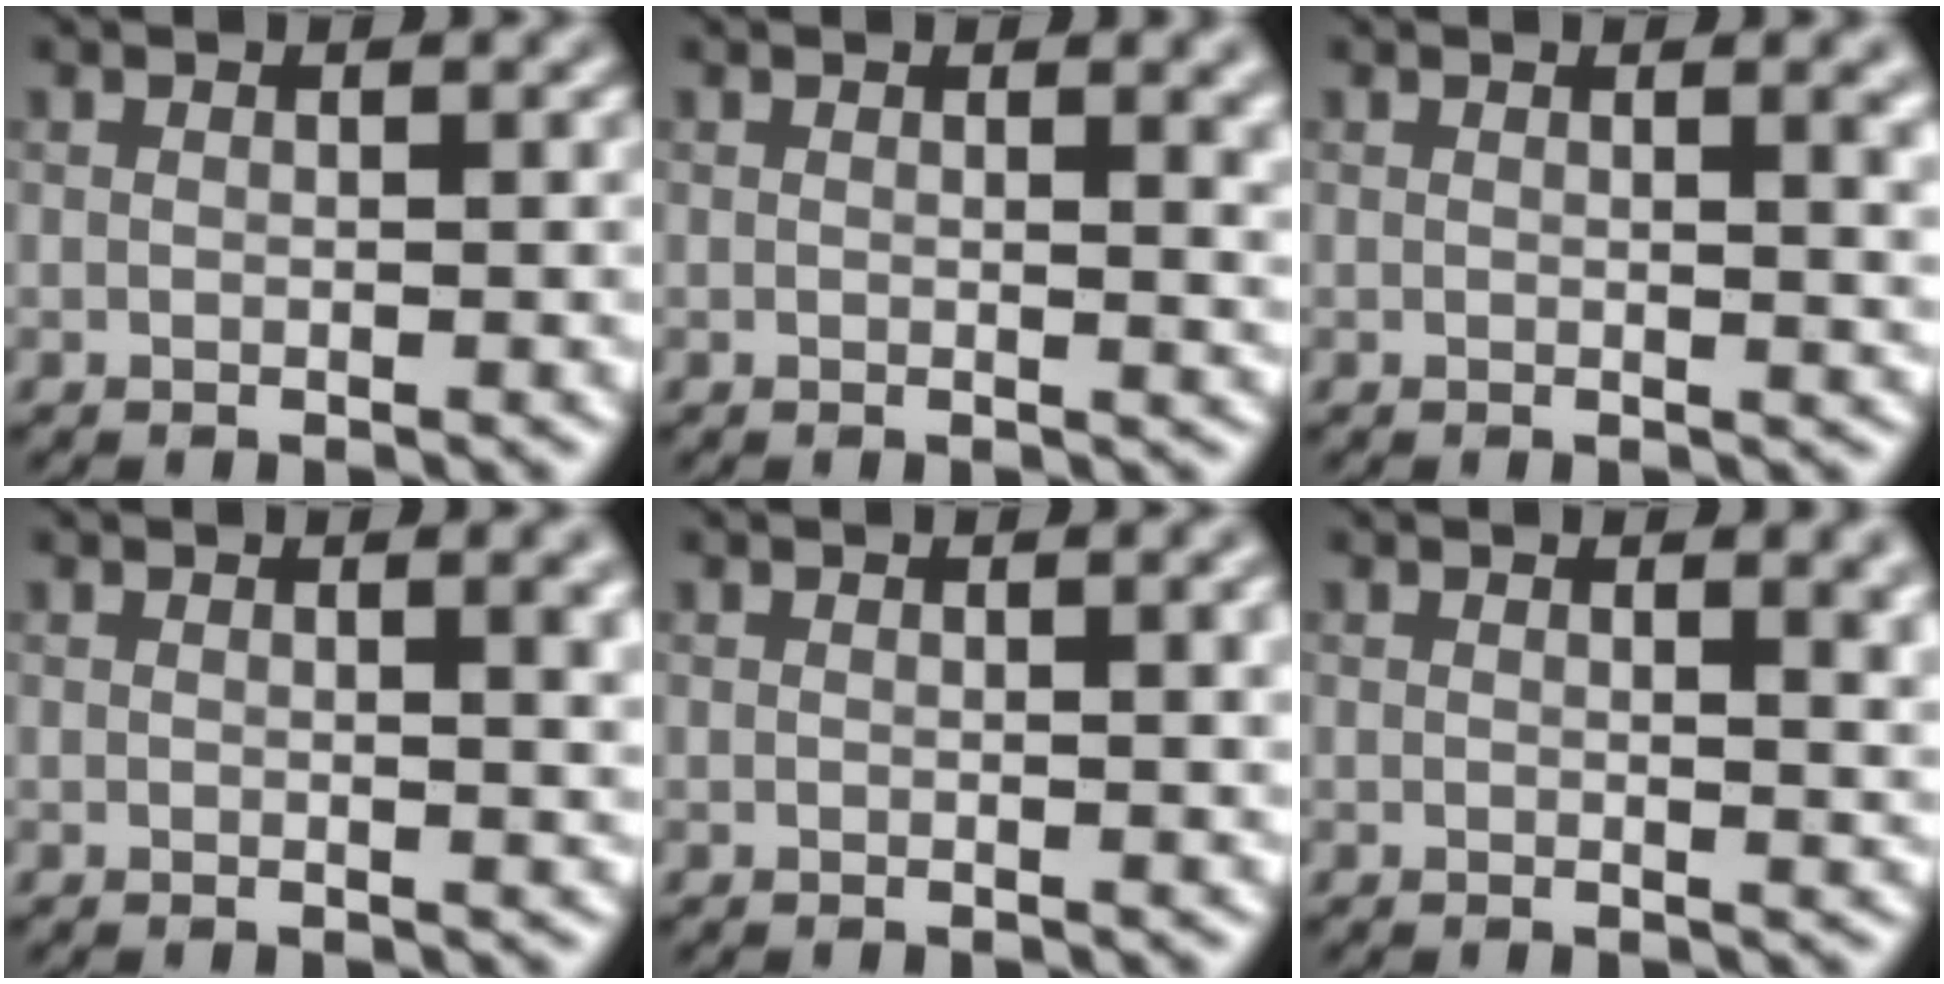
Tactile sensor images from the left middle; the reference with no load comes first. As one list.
[{"total": 2.6, "force": [1.1, 1.0, 2.1], "torque": [-0.013, 0.001, 0.014]}, {"total": 3.3, "force": [1.0, 1.2, 2.9], "torque": [-0.022, 0.002, 0.011]}, {"total": 3.4, "force": [1.1, 1.2, 3.0], "torque": [-0.025, 0.004, 0.011]}, {"total": 2.3, "force": [0.7, 0.7, 2.0], "torque": [-0.018, 0.005, 0.007]}, {"total": 3.5, "force": [1.5, 1.4, 2.9], "torque": [-0.022, 0.002, 0.017]}]